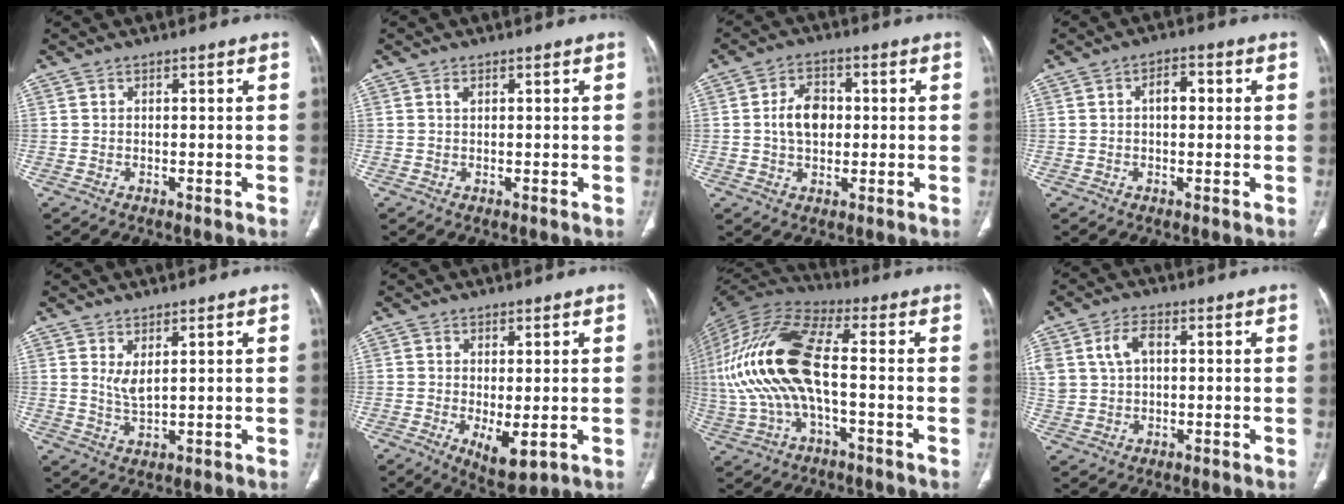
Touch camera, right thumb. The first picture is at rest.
{"total": 0.9, "force": [0.4, 0.5, 0.6], "torque": [-0.007, 0.002, 0.008]}
{"total": 7.3, "force": [0.4, 5.1, 5.2], "torque": [-0.075, 0.010, 0.004]}
{"total": 3.8, "force": [0.5, 2.2, 3.0], "torque": [-0.041, 0.012, 0.004]}
{"total": 3.4, "force": [1.6, 1.1, 2.8], "torque": [-0.052, -0.019, 0.037]}
{"total": 6.3, "force": [-1.4, 2.5, 5.5], "torque": [-0.089, -0.020, -0.012]}
{"total": 19.8, "force": [-1.1, 8.1, 18.0], "torque": [-0.396, 0.034, -0.020]}
{"total": 7.4, "force": [1.9, 4.8, 5.2], "torque": [-0.107, 0.010, 0.042]}